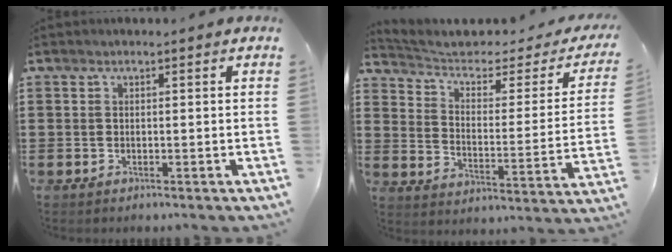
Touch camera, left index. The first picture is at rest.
{"total": 3.8, "force": [2.5, 1.5, 2.4], "torque": [-0.064, -0.023, 0.035]}